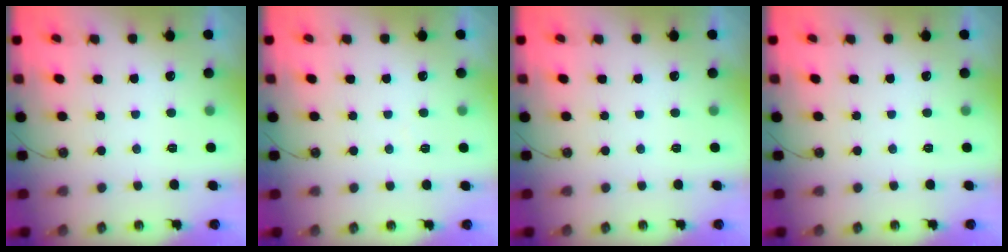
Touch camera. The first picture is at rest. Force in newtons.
{"total": 2.9, "press": 2.8, "slide": 0.5}
{"total": 0.0}
{"total": 0.0}